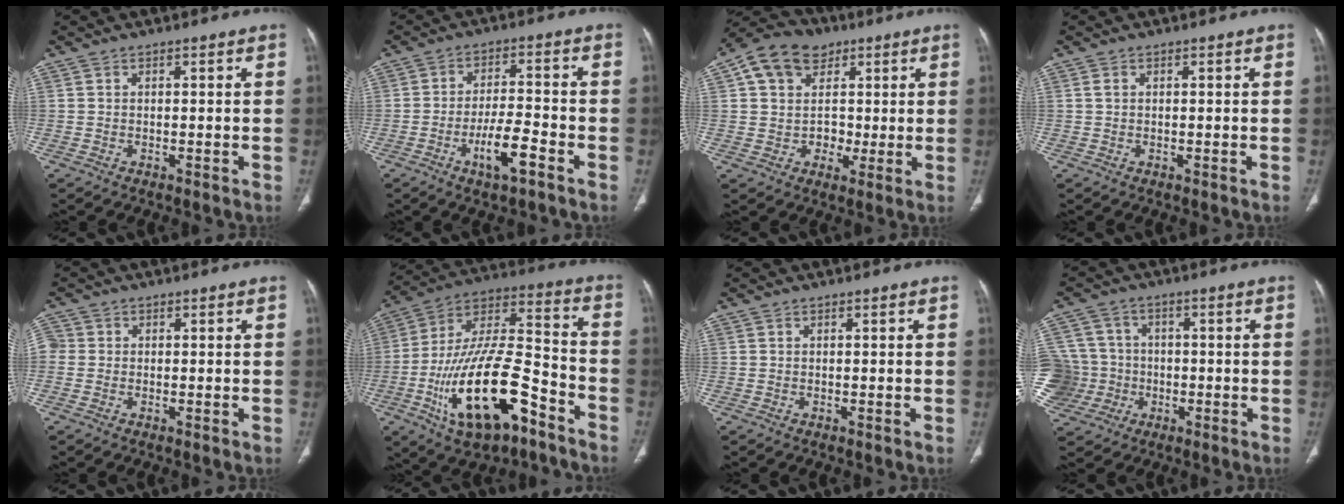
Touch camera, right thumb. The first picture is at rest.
{"total": 7.7, "force": [-4.0, 2.2, 6.2], "torque": [-0.113, 0.024, -0.068]}
{"total": 13.0, "force": [4.3, 10.8, 5.7], "torque": [-0.075, 0.008, 0.070]}
{"total": 0.7, "force": [0.2, 0.5, 0.5], "torque": [-0.010, 0.005, 0.004]}
{"total": 2.6, "force": [0.0, 2.3, 1.1], "torque": [-0.024, 0.006, -0.006]}
{"total": 23.9, "force": [-10.9, 10.0, 18.8], "torque": [-0.354, 0.065, -0.180]}
{"total": 0.0}
{"total": 14.3, "force": [-2.7, 13.4, 4.1], "torque": [-0.096, 0.037, -0.037]}